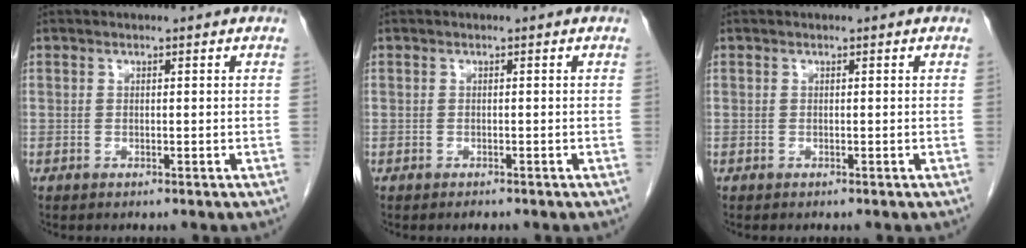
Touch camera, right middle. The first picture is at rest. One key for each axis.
{"total": 0.6, "fx": -0.5, "fy": 0.2, "fz": 0.2, "tx": -0.007, "ty": -0.001, "tz": -0.006}
{"total": 0.0}